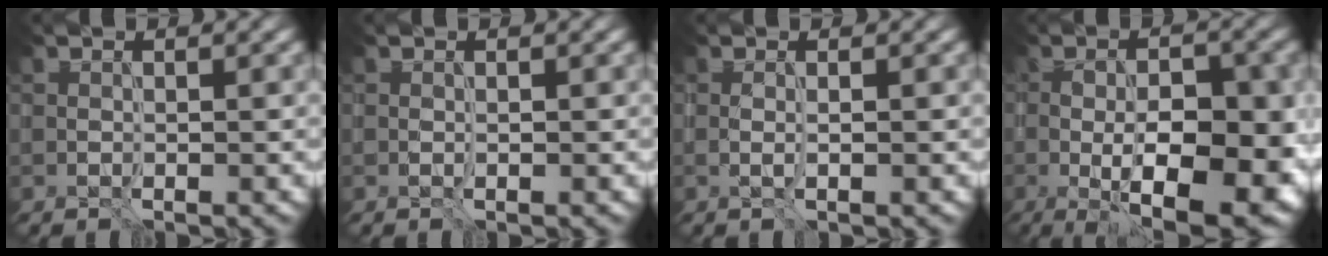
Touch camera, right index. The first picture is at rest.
{"total": 0.0}
{"total": 0.6, "force": [0.2, -0.1, 0.6], "torque": [-0.011, 0.001, 0.002]}
{"total": 12.3, "force": [-3.2, 4.9, 10.7], "torque": [-0.127, 0.000, -0.041]}